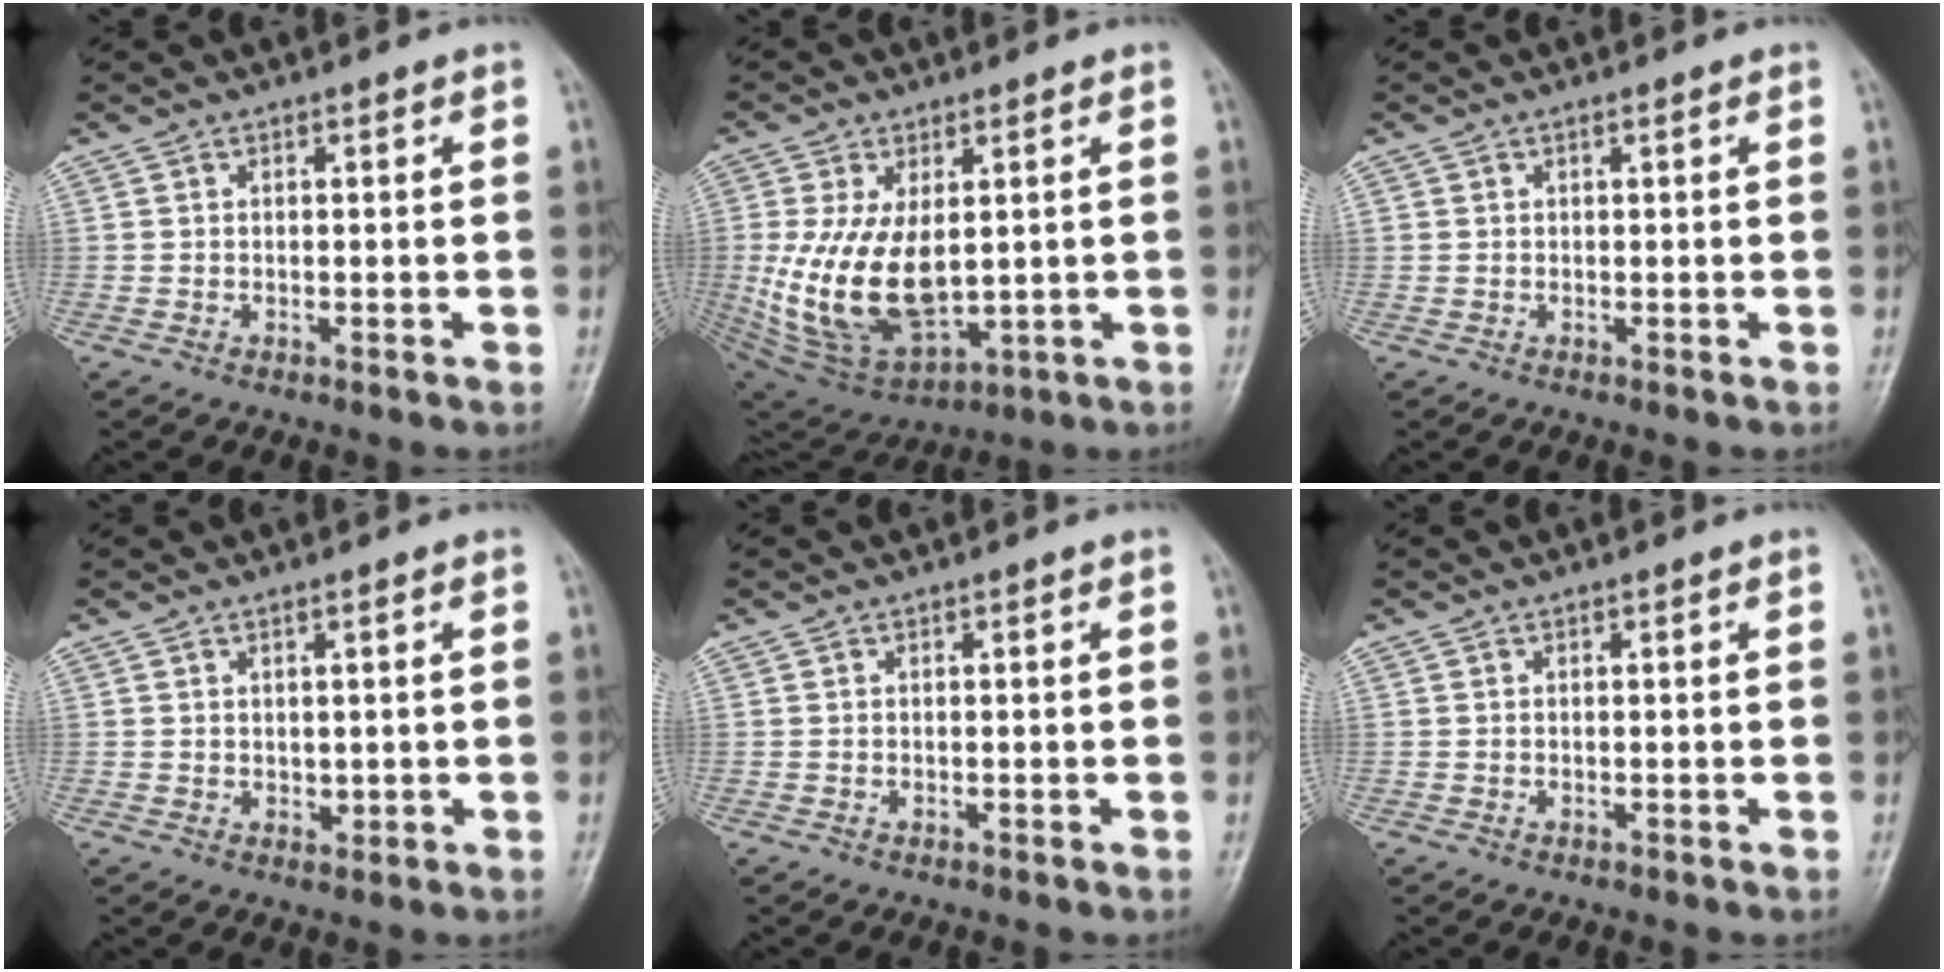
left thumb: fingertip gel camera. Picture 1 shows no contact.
{"total": 16.9, "force": [0.5, 9.1, 14.2], "torque": [-0.271, -0.019, 0.034]}
{"total": 0.6, "force": [0.4, 0.2, 0.4], "torque": [-0.008, 0.004, 0.007]}
{"total": 1.8, "force": [0.8, 0.8, 1.4], "torque": [-0.019, -0.009, 0.018]}
{"total": 0.0}
{"total": 0.0}